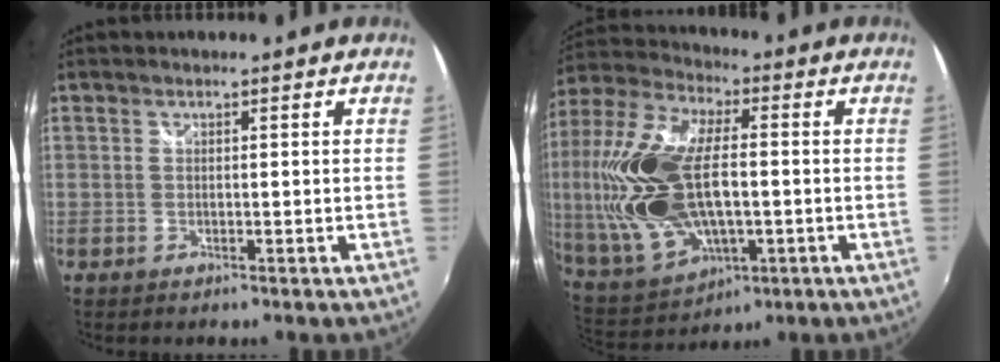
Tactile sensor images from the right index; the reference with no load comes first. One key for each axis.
{"total": 25.9, "fx": -0.7, "fy": 13.7, "fz": 22.0, "tx": -0.475, "ty": -0.003, "tz": 0.001}